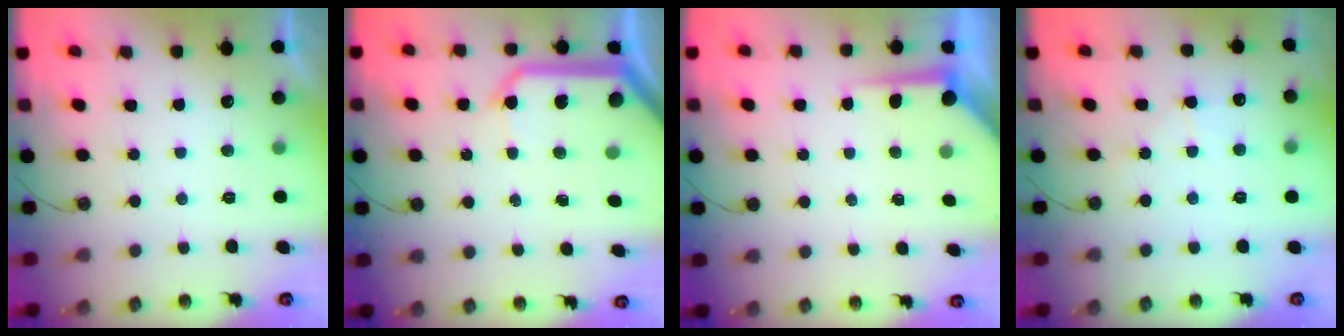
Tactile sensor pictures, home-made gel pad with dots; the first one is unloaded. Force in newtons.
{"total": 18.3, "press": 18.1, "slide": 2.4}
{"total": 5.5, "press": 5.5, "slide": 0.4}
{"total": 3.2, "press": 3.1, "slide": 0.4}